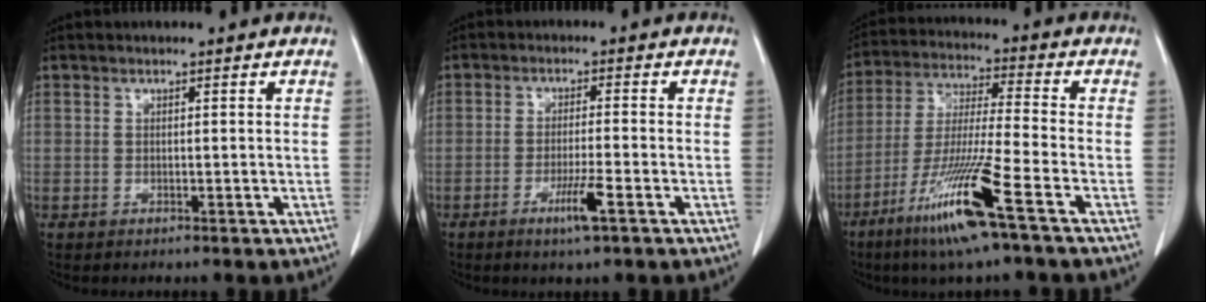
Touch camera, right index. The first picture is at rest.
{"total": 4.7, "force": [-2.4, -0.2, 4.0], "torque": [-0.074, -0.009, -0.044]}
{"total": 14.0, "force": [-7.5, -0.8, 11.8], "torque": [-0.240, -0.035, -0.144]}